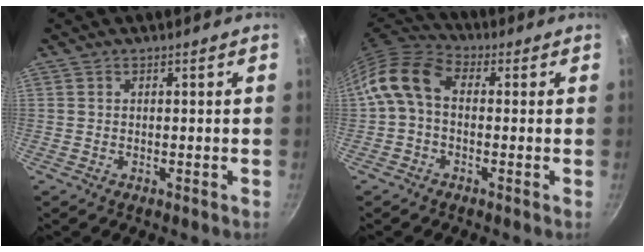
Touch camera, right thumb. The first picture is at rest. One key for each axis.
{"total": 10.9, "fx": 0.5, "fy": 7.2, "fz": 8.1, "tx": -0.153, "ty": 0.029, "tz": -0.006}